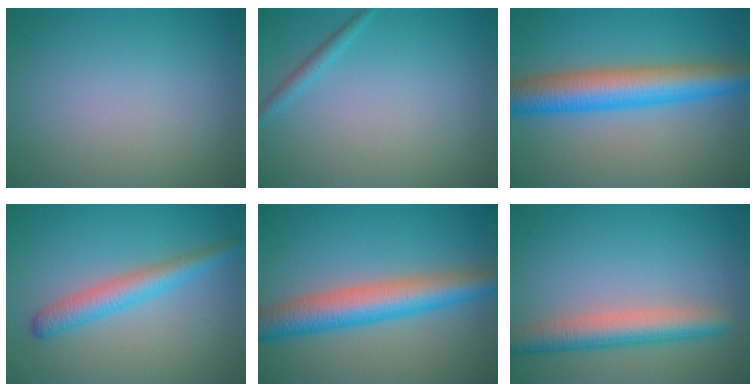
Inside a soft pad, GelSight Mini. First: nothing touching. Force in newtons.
{"total": 1.1, "press": 1.1, "slide": 0.0}
{"total": 7.7, "press": 7.7, "slide": 0.1}
{"total": 3.3, "press": 3.3, "slide": 0.1}
{"total": 6.3, "press": 6.3, "slide": 0.1}
{"total": 4.7, "press": 4.7, "slide": 0.3}